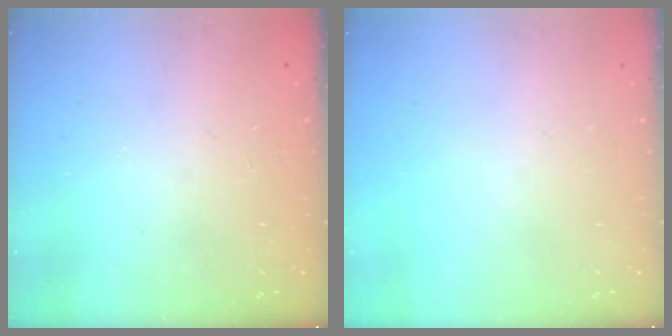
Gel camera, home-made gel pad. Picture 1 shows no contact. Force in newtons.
{"total": 0.0}